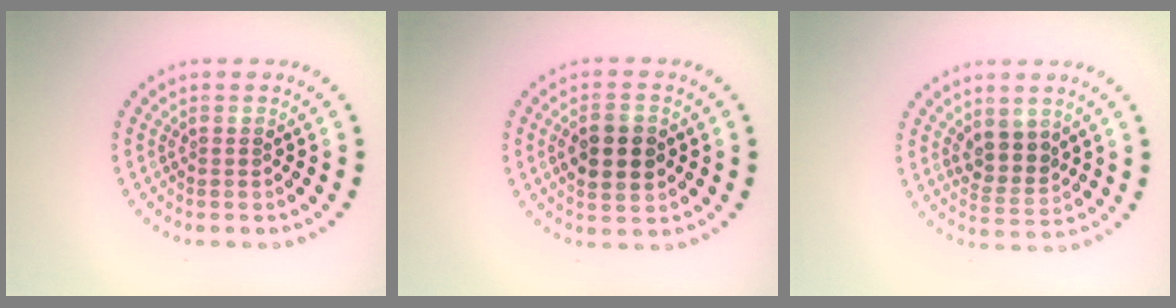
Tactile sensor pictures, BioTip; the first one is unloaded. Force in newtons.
{"total": 3.6, "press": 3.6, "slide": 0.2}
{"total": 2.9, "press": 2.6, "slide": 1.4}